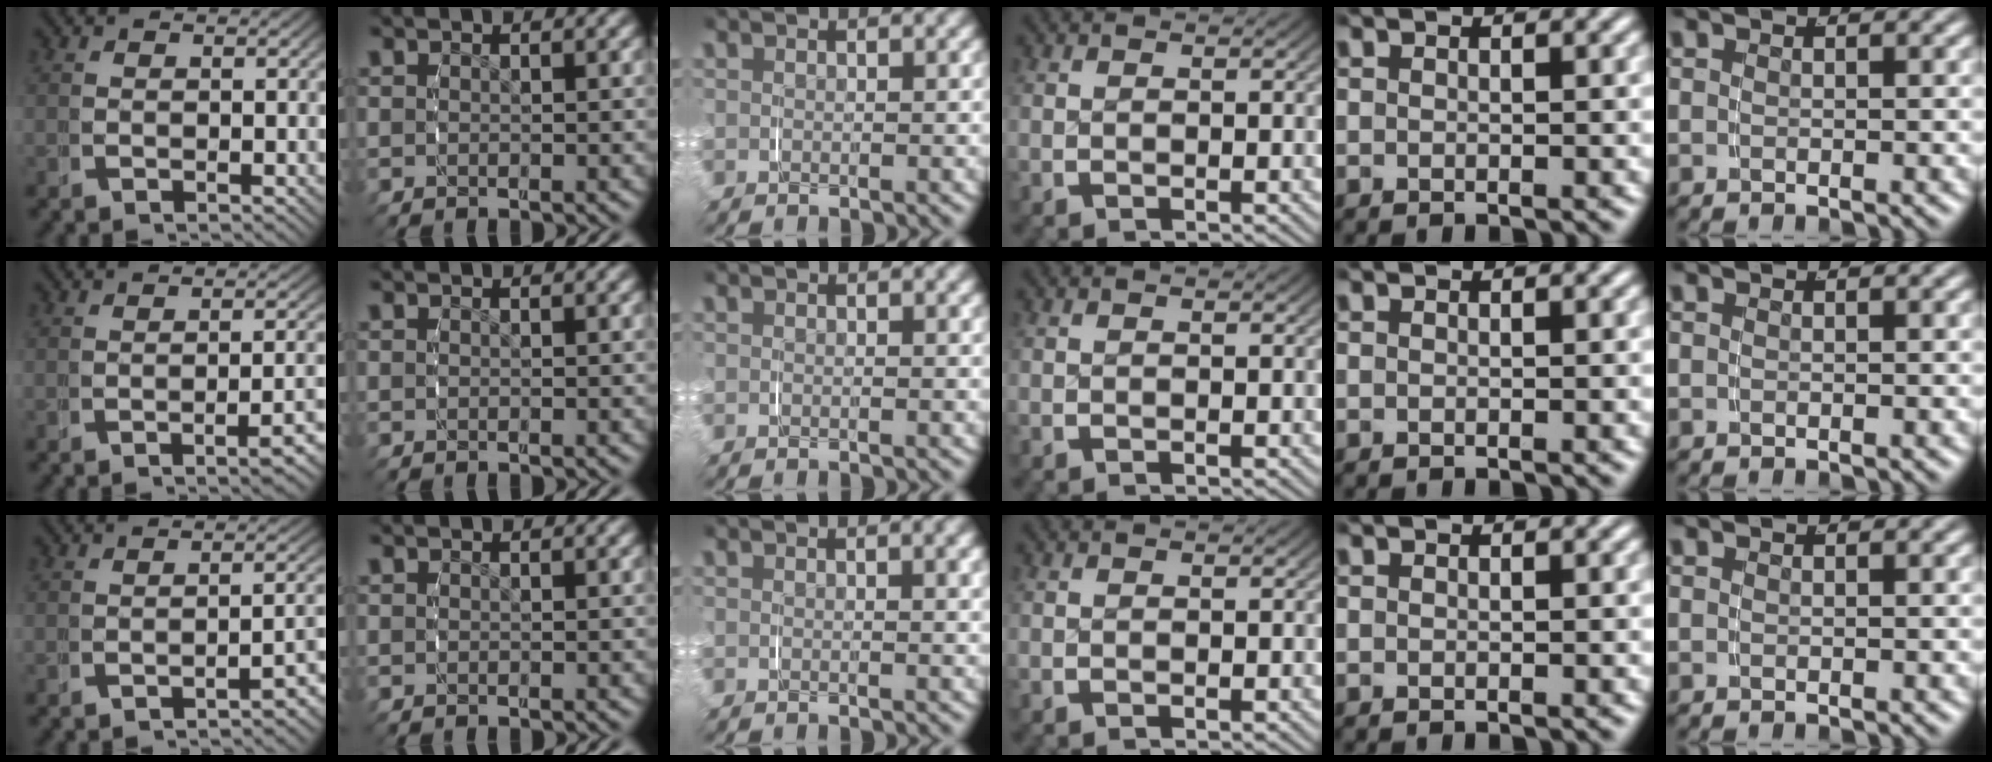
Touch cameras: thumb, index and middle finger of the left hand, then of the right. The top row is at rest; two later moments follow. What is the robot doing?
{"motion": "grasp_and_lifting", "object": "string"}